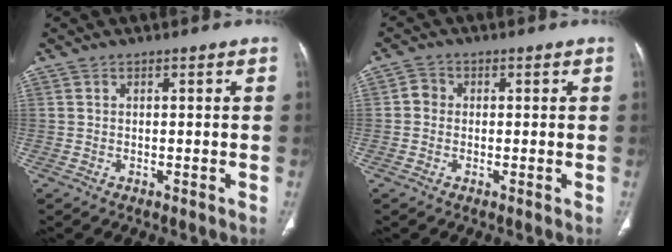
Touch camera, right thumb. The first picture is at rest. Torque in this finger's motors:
{"motor_torque": [0.20, 0.00, 0.37, -0.09, -0.02]}